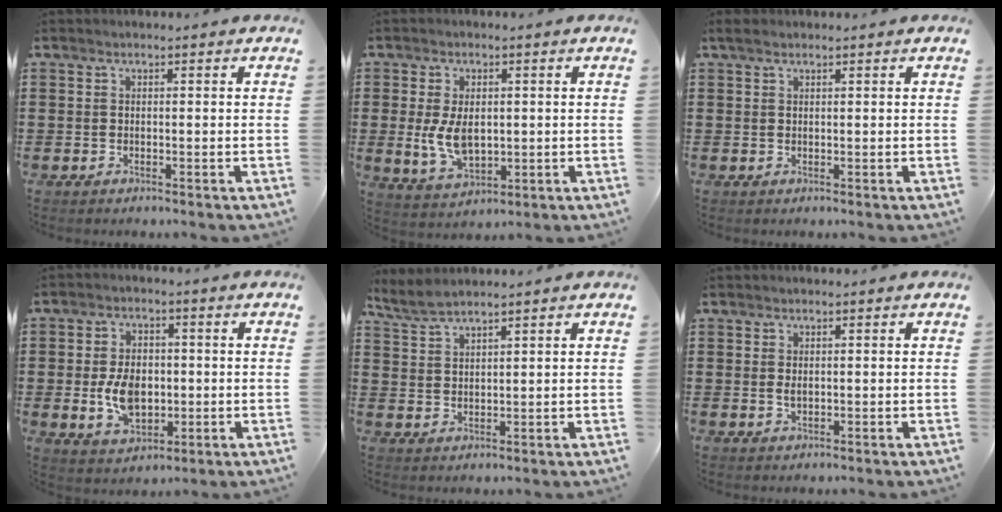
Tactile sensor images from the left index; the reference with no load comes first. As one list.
[{"total": 6.7, "force": [-0.1, 4.2, 5.2], "torque": [-0.120, -0.003, -0.008]}, {"total": 1.1, "force": [0.6, 0.3, 0.9], "torque": [-0.018, 0.002, 0.010]}, {"total": 7.8, "force": [-0.7, 5.1, 5.9], "torque": [-0.113, 0.001, -0.018]}, {"total": 2.6, "force": [2.3, 0.3, 1.1], "torque": [-0.029, -0.002, 0.045]}, {"total": 1.2, "force": [0.0, 0.5, 1.1], "torque": [-0.022, 0.003, -0.001]}]